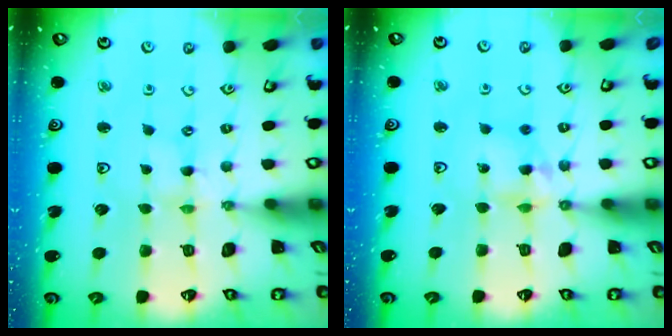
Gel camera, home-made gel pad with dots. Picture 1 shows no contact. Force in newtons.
{"total": 9.0, "press": 8.9, "slide": 0.8}